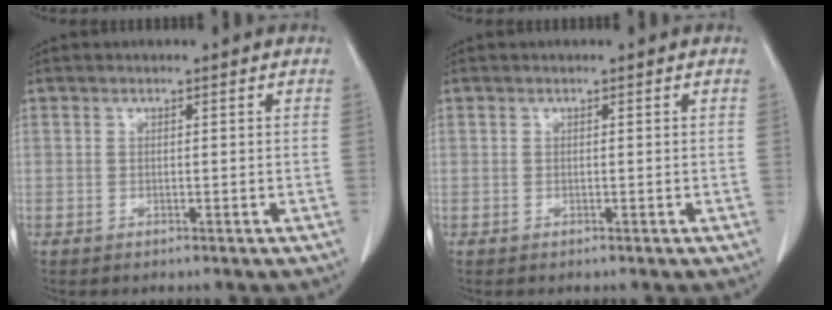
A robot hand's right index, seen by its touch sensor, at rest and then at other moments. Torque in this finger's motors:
{"motor_torque": [0.00, 0.00, 0.00, 0.00]}